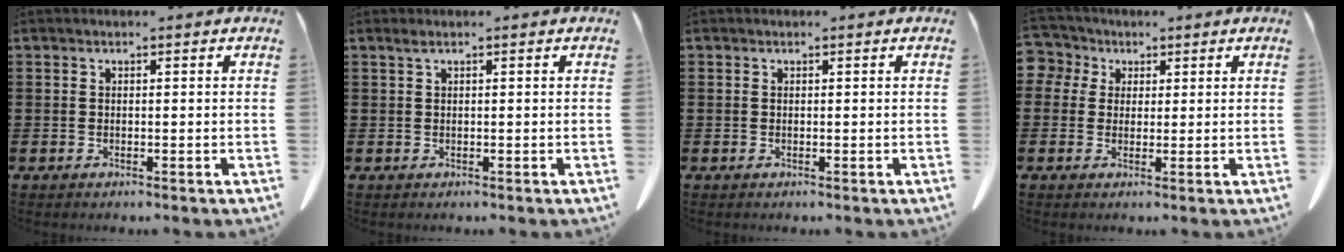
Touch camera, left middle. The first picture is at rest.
{"total": 0.7, "force": [0.4, 0.0, 0.6], "torque": [-0.013, 0.001, 0.007]}
{"total": 0.0}
{"total": 3.5, "force": [1.5, 3.1, 0.3], "torque": [-0.018, 0.008, 0.023]}